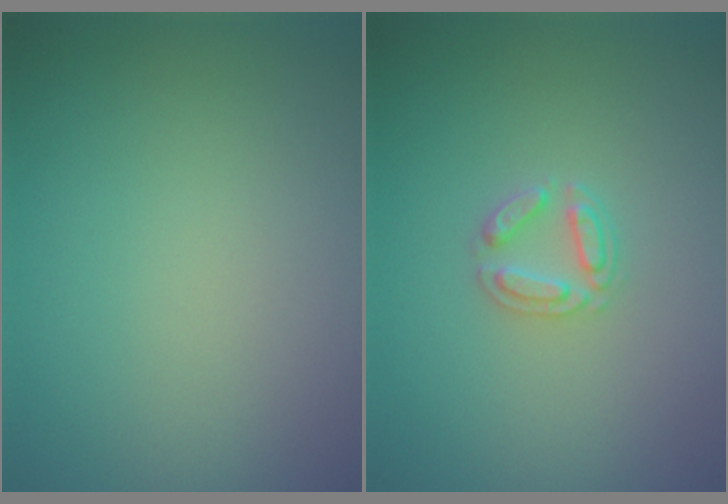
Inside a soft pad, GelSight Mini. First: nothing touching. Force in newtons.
{"total": 2.2, "press": 2.2, "slide": 0.3}